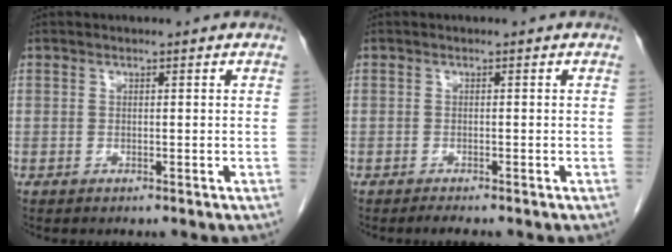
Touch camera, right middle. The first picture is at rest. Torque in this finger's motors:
{"motor_torque": [0.03, -0.01, -0.01, 0.00]}